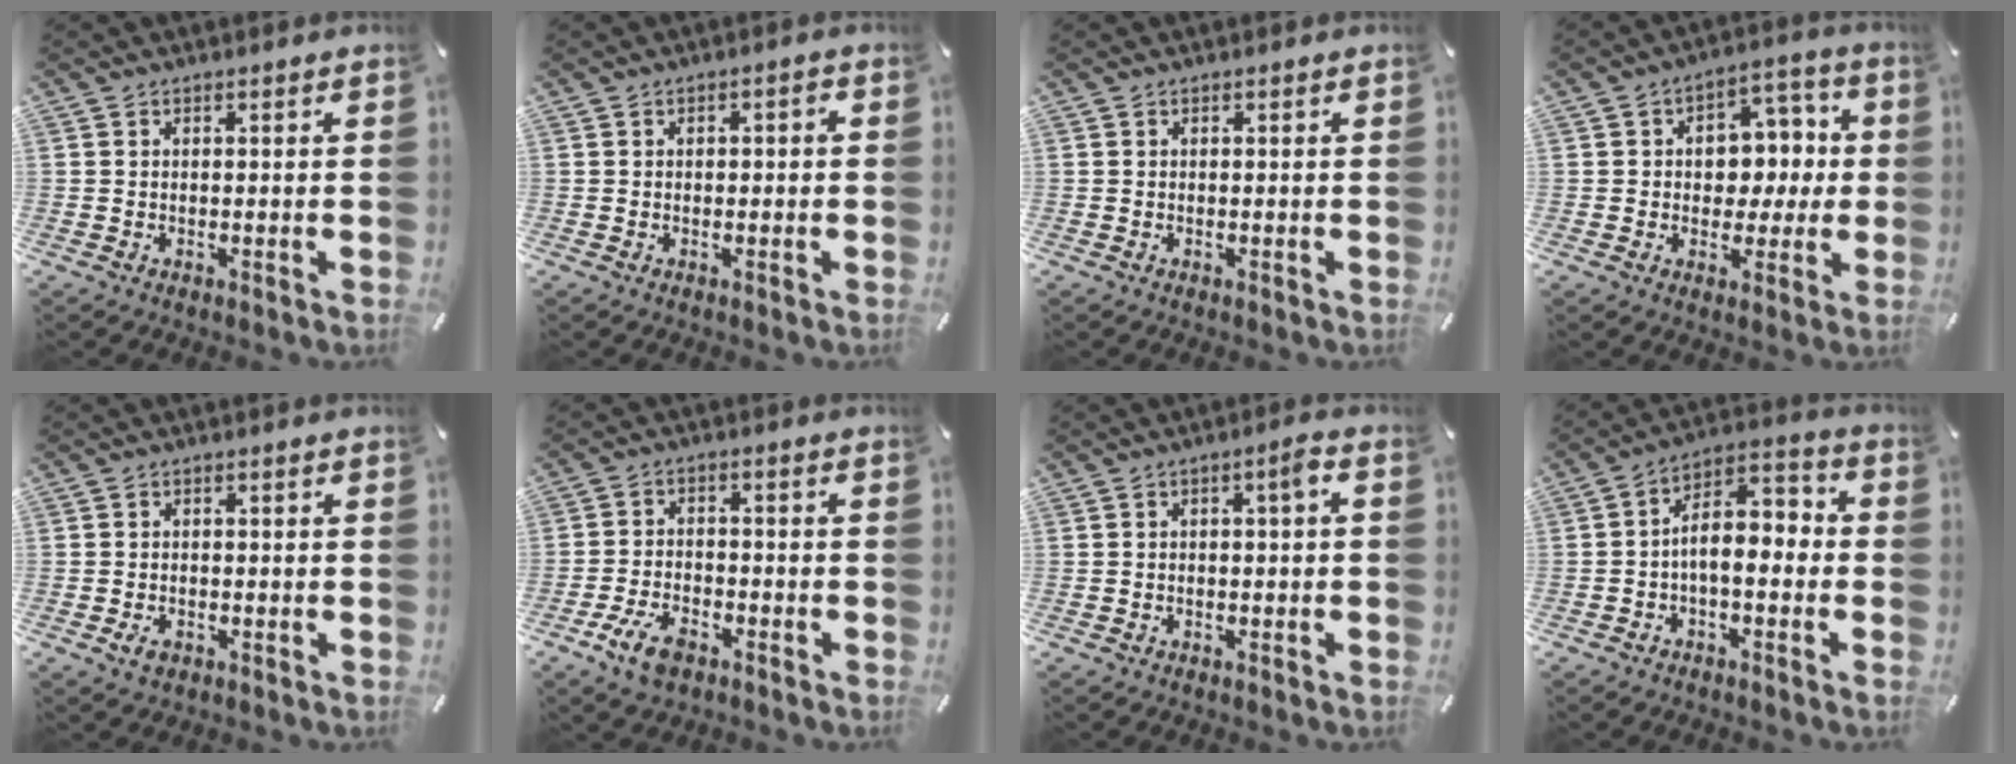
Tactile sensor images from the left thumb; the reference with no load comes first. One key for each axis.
{"total": 1.3, "fx": -0.3, "fy": 0.7, "fz": 1.0, "tx": -0.019, "ty": 0.007, "tz": -0.009}
{"total": 0.0}
{"total": 8.9, "fx": 0.1, "fy": 7.8, "fz": 4.4, "tx": -0.050, "ty": 0.002, "tz": 0.000}
{"total": 2.5, "fx": -1.3, "fy": 1.6, "fz": 1.4, "tx": -0.032, "ty": 0.002, "tz": -0.026}
{"total": 7.7, "fx": -4.5, "fy": 4.3, "fz": 4.5, "tx": -0.098, "ty": 0.017, "tz": -0.084}
{"total": 3.2, "fx": -0.9, "fy": 1.1, "fz": 2.9, "tx": -0.052, "ty": 0.016, "tz": -0.021}
{"total": 7.2, "fx": -2.2, "fy": 4.1, "fz": 5.5, "tx": -0.092, "ty": 0.002, "tz": -0.042}